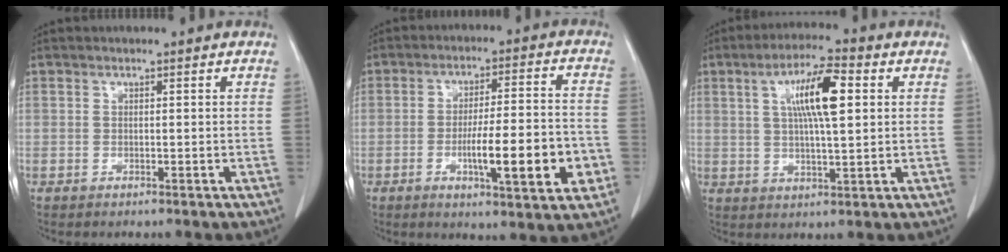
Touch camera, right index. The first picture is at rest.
{"total": 12.9, "force": [-3.8, 1.7, 12.2], "torque": [-0.188, -0.001, -0.056]}
{"total": 9.7, "force": [2.7, 1.6, 9.2], "torque": [-0.167, 0.014, 0.046]}